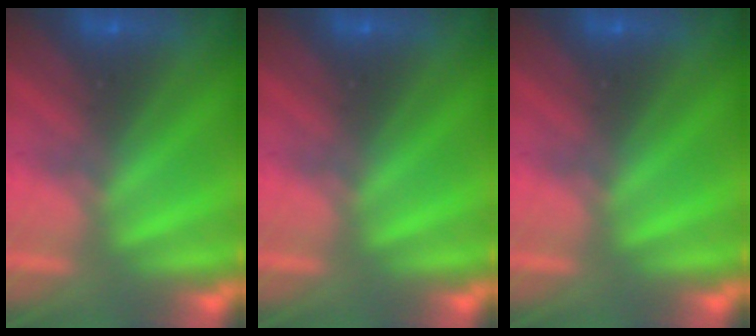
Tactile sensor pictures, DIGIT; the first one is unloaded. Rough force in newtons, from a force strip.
{"total": 0.0}
{"total": 0.0}